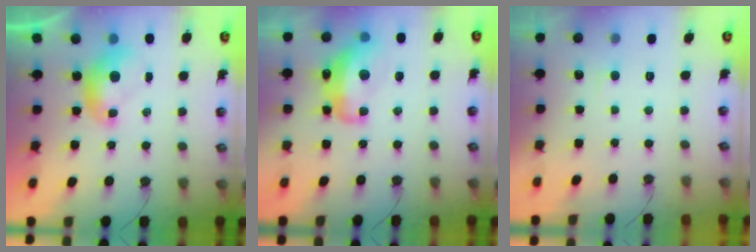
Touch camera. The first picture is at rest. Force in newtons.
{"total": 8.1, "press": 8.0, "slide": 1.1}
{"total": 3.1, "press": 3.1, "slide": 0.2}